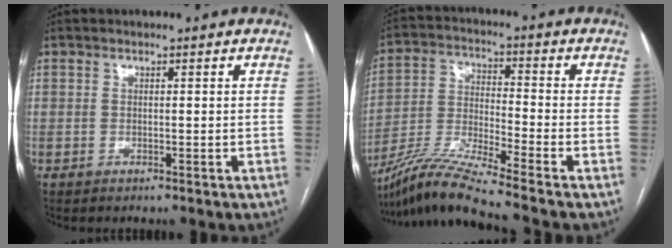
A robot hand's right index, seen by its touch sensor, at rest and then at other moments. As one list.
[{"total": 11.2, "force": [-9.7, -1.8, 5.3], "torque": [-0.111, -0.016, -0.184]}]